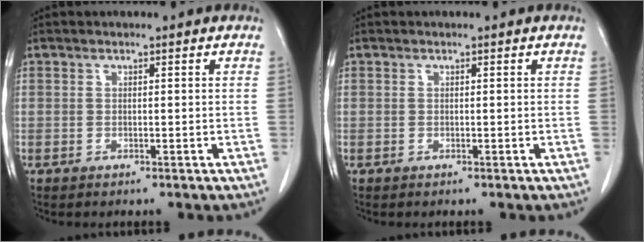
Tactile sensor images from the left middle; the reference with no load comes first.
{"total": 0.0}